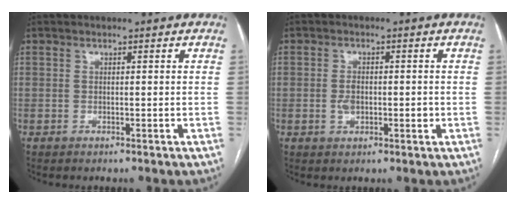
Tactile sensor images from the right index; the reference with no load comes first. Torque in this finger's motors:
{"motor_torque": [0.81, 0.02, 0.26, 0.05]}